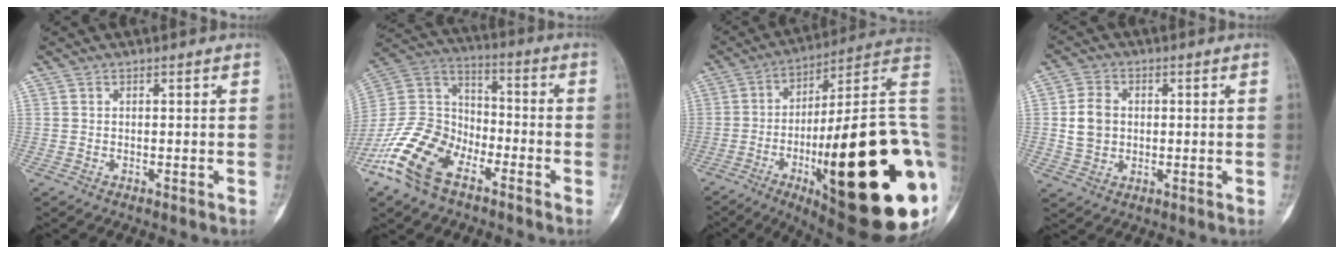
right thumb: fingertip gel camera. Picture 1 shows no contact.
{"total": 16.8, "force": [-9.7, 9.6, 9.8], "torque": [-0.192, 0.060, -0.194]}
{"total": 37.8, "force": [-7.7, 9.3, 35.8], "torque": [-0.459, 0.014, -0.114]}
{"total": 6.6, "force": [0.4, 5.4, 3.8], "torque": [-0.062, 0.004, 0.009]}